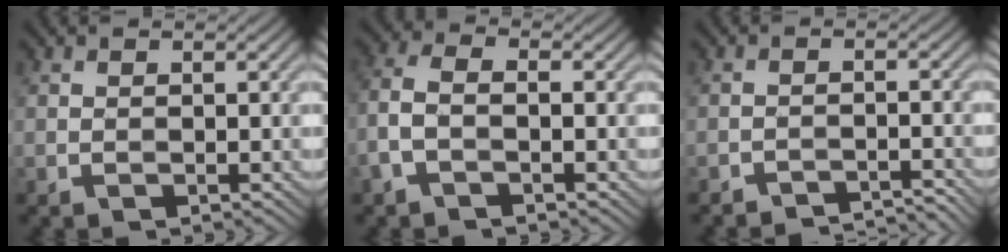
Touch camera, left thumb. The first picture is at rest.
{"total": 3.8, "force": [-1.5, 1.9, 2.9], "torque": [-0.077, 0.007, -0.041]}
{"total": 3.4, "force": [-3.4, 0.3, 0.7], "torque": [-0.009, 0.006, -0.053]}